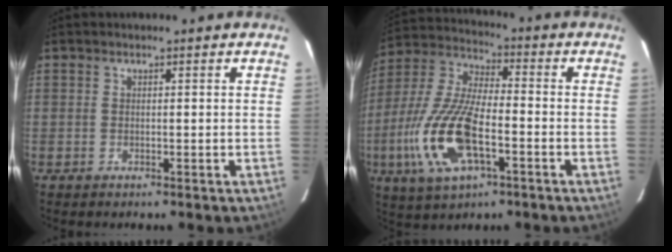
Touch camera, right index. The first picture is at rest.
{"total": 17.8, "force": [-5.7, 6.9, 15.4], "torque": [-0.338, -0.011, -0.111]}